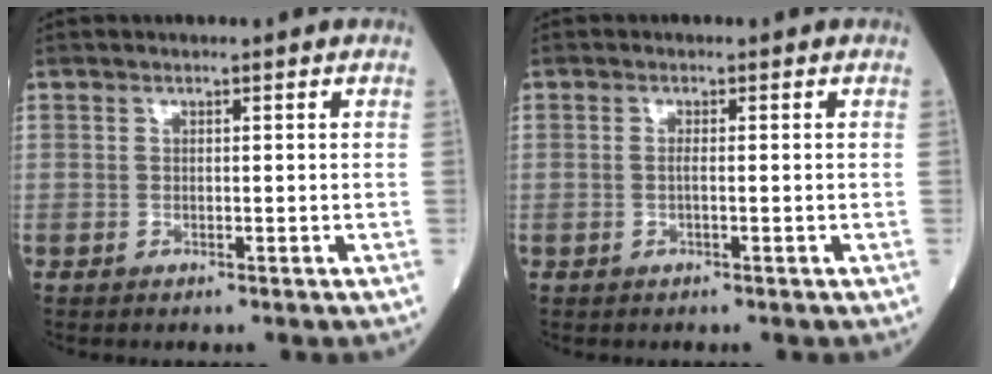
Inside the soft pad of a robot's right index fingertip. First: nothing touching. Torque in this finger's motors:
{"motor_torque": [-0.12, 0.02, -0.08, -0.01]}